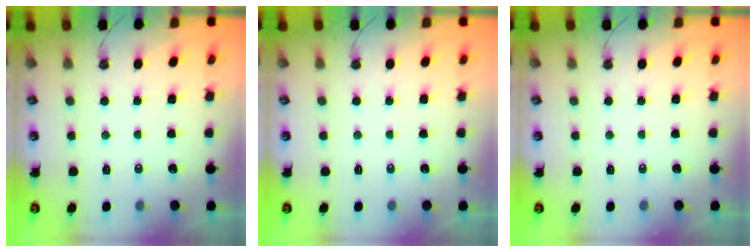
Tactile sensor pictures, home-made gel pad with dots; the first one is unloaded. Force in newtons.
{"total": 0.0}
{"total": 0.0}